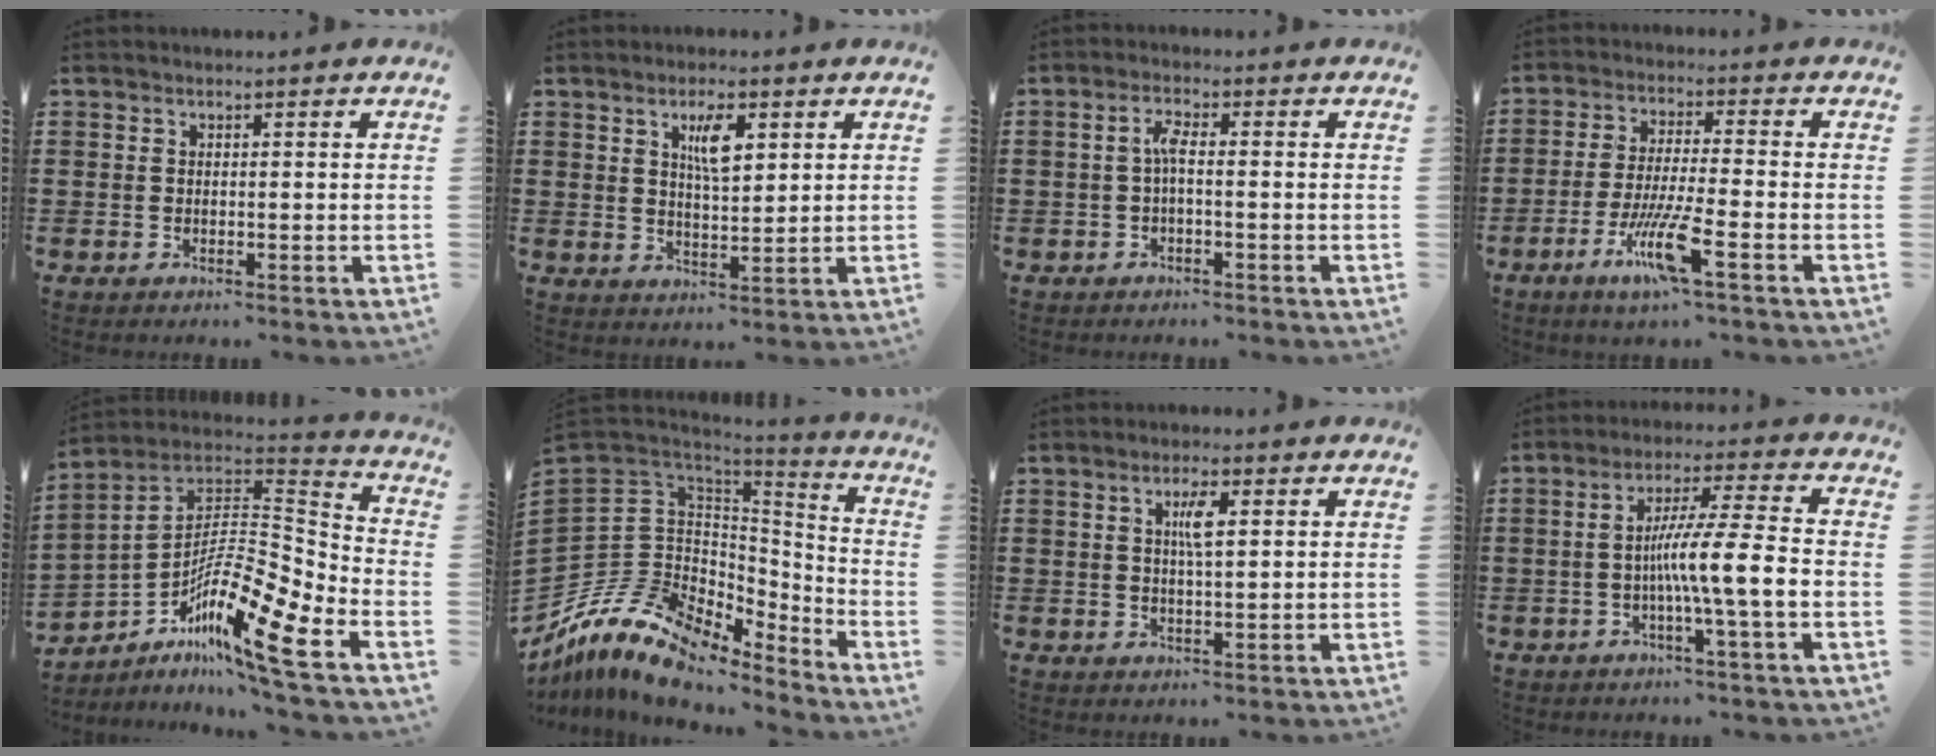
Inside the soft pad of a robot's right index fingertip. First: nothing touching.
{"total": 5.0, "force": [2.2, 1.6, 4.2], "torque": [-0.073, 0.001, 0.032]}
{"total": 2.6, "force": [-0.5, 0.5, 2.5], "torque": [-0.049, 0.003, -0.011]}
{"total": 9.1, "force": [-4.5, 0.9, 7.8], "torque": [-0.163, -0.012, -0.088]}
{"total": 13.8, "force": [-8.5, 2.4, 10.7], "torque": [-0.210, -0.008, -0.169]}
{"total": 13.4, "force": [-8.9, 8.2, 5.7], "torque": [-0.154, 0.010, -0.169]}
{"total": 3.4, "force": [0.9, 0.7, 3.2], "torque": [-0.066, 0.007, 0.011]}
{"total": 9.1, "force": [-1.9, 0.0, 8.9], "torque": [-0.150, -0.002, -0.038]}